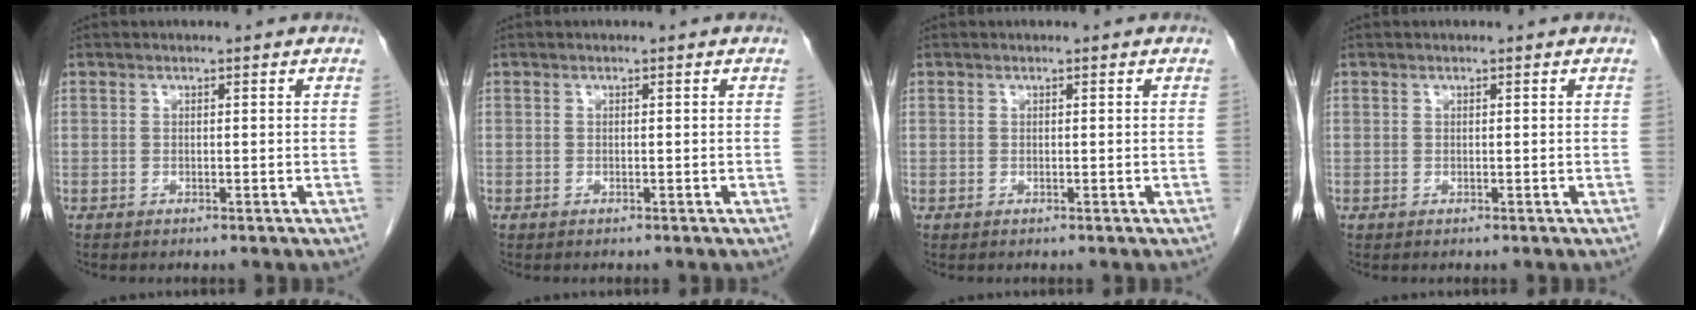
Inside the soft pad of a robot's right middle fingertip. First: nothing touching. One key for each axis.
{"total": 0.0}
{"total": 0.0}
{"total": 0.0}